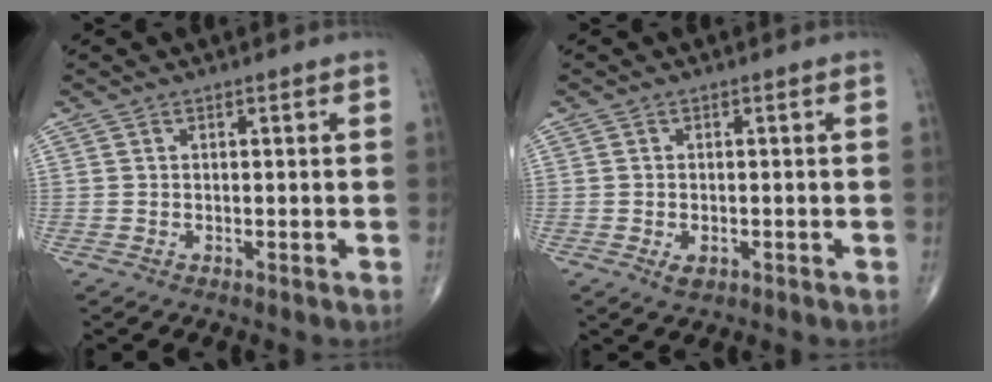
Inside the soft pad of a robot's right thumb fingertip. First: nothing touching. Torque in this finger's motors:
{"motor_torque": [-0.37, -0.28, 0.00, 0.09, 0.01]}